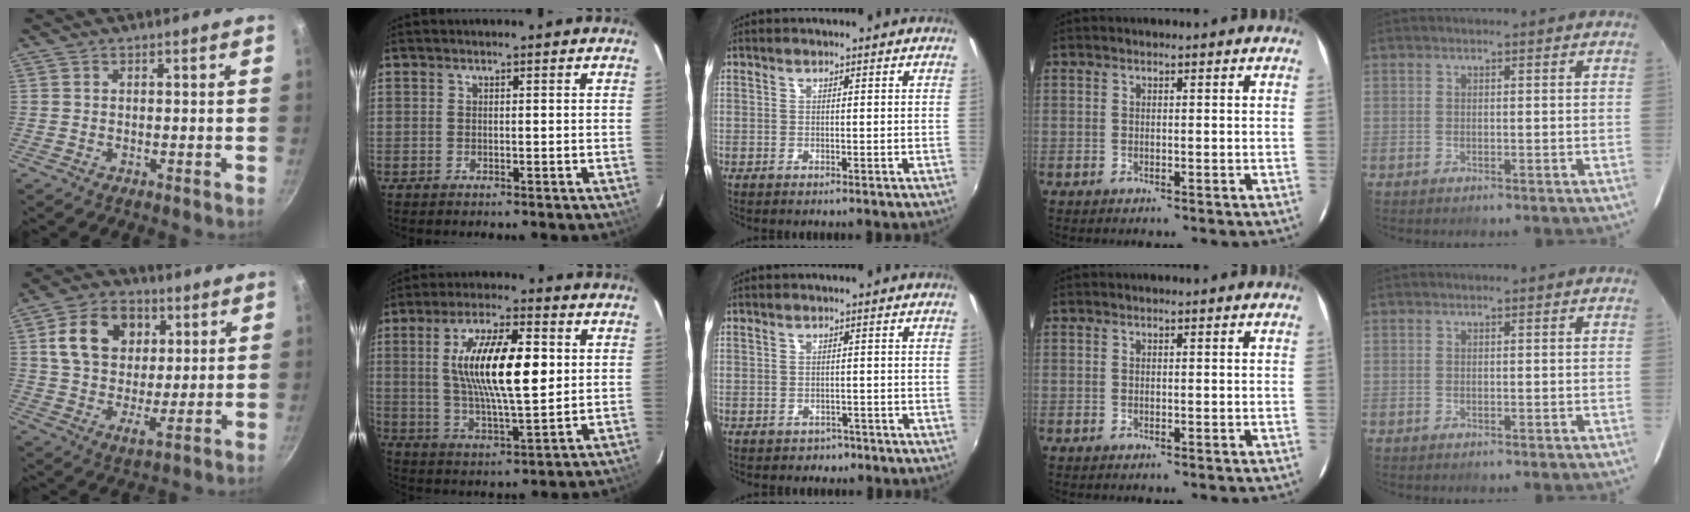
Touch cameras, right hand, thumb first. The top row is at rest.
{"thumb": {"total": 14.5, "force": [4.9, 10.3, 9.0], "torque": [-0.134, -0.006, 0.075]}, "index": {"total": 15.8, "force": [2.6, 4.6, 14.8], "torque": [-0.269, 0.006, 0.049]}, "middle": {"total": 2.8, "force": [-1.8, 2.1, 0.4], "torque": [-0.015, -0.004, -0.022]}}